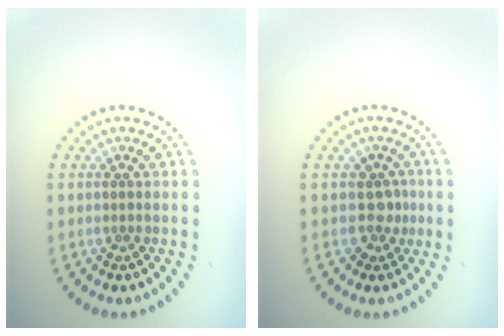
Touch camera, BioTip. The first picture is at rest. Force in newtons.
{"total": 1.8, "press": 1.4, "slide": 1.2}